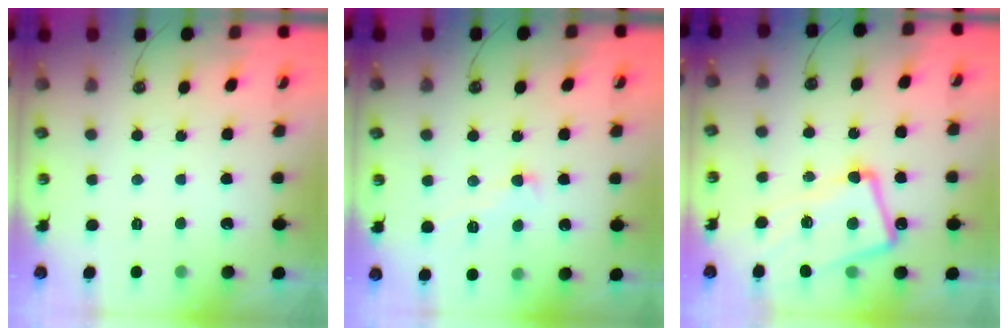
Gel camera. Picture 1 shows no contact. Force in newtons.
{"total": 1.0, "press": 0.7, "slide": 0.7}
{"total": 7.9, "press": 7.7, "slide": 1.6}